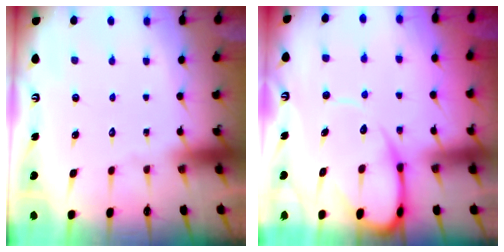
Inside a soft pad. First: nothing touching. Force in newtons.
{"total": 9.8, "press": 9.7, "slide": 1.1}